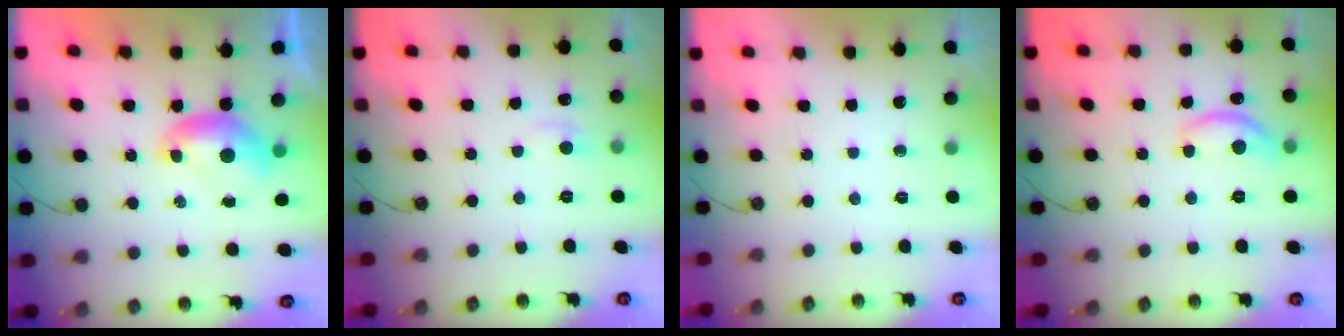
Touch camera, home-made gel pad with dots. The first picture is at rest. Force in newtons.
{"total": 1.2, "press": 0.9, "slide": 0.7}
{"total": 0.0}
{"total": 7.1, "press": 7.1, "slide": 0.7}